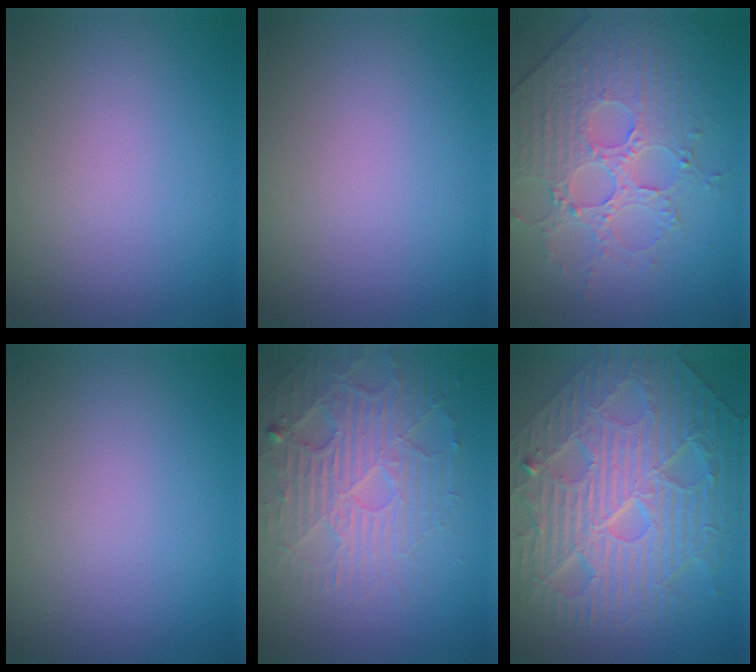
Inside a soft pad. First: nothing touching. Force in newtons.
{"total": 0.0}
{"total": 4.5, "press": 4.5, "slide": 0.7}
{"total": 0.0}
{"total": 4.9, "press": 4.2, "slide": 2.5}
{"total": 10.6, "press": 7.5, "slide": 7.5}